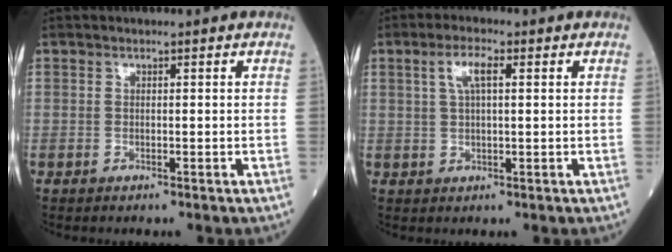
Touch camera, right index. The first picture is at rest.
{"total": 4.0, "force": [1.4, 1.0, 3.7], "torque": [-0.076, 0.011, 0.029]}